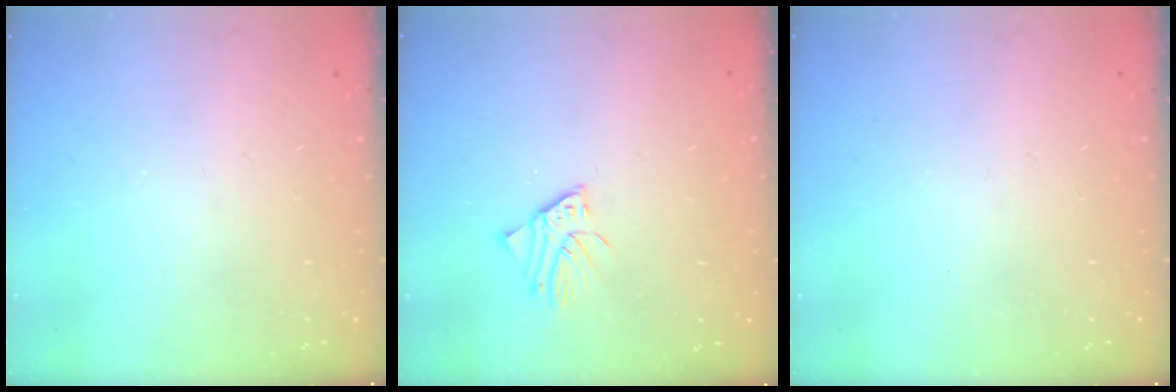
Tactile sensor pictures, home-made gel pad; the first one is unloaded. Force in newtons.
{"total": 1.8, "press": 1.8, "slide": 0.2}
{"total": 0.0}